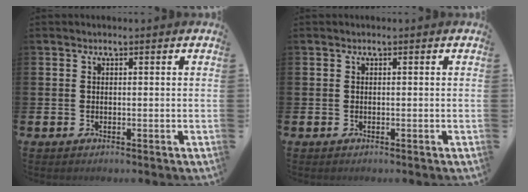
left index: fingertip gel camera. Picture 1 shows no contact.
{"total": 0.0}